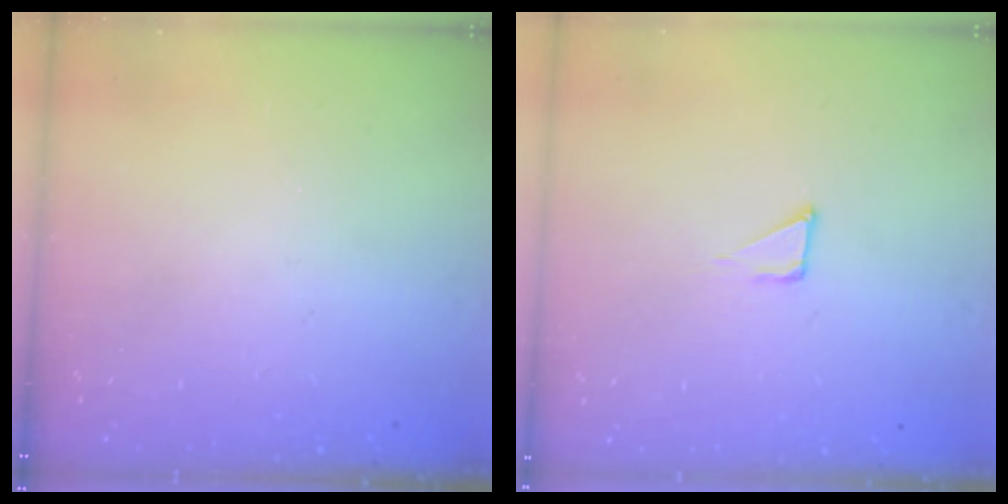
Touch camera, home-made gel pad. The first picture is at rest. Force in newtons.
{"total": 2.3, "press": 2.3, "slide": 0.1}